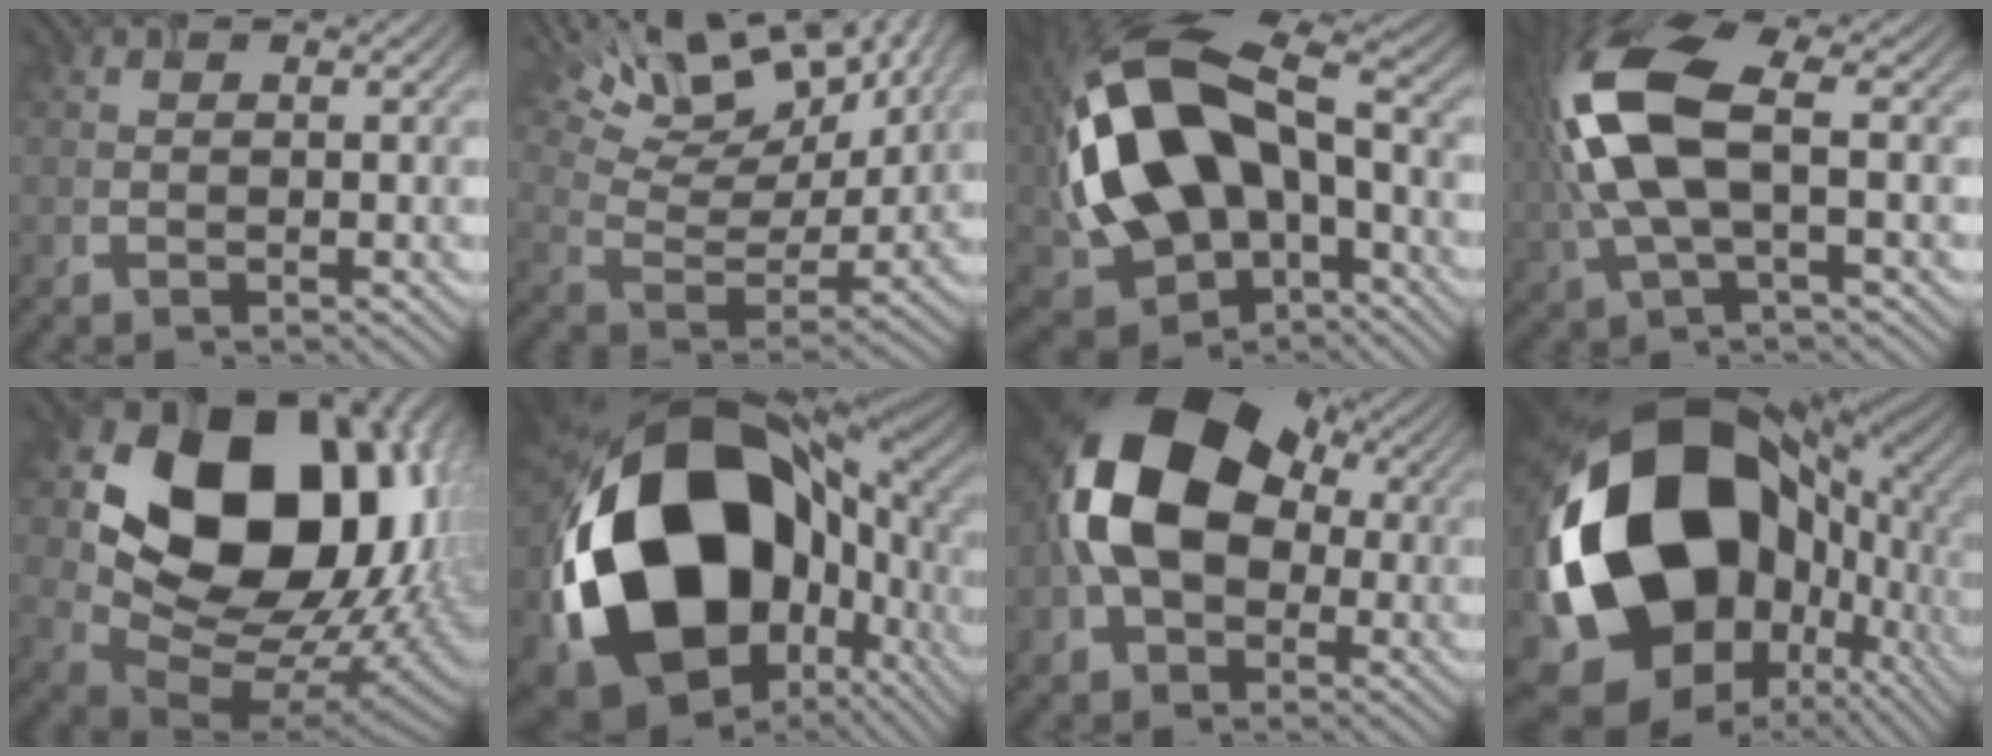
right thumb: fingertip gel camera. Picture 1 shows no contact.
{"total": 15.4, "force": [10.2, 6.7, 9.4], "torque": [-0.187, 0.011, 0.153]}
{"total": 19.2, "force": [-0.5, 12.5, 14.5], "torque": [-0.327, -0.018, 0.006]}
{"total": 12.6, "force": [0.7, 5.8, 11.2], "torque": [-0.291, 0.010, 0.013]}
{"total": 21.0, "force": [5.6, 15.5, 13.0], "torque": [-0.240, -0.024, 0.138]}
{"total": 22.2, "force": [-2.8, 16.3, 14.8], "torque": [-0.344, -0.058, -0.015]}
{"total": 16.9, "force": [0.6, 11.9, 12.0], "torque": [-0.218, -0.004, 0.004]}
{"total": 22.1, "force": [-0.7, 16.9, 14.3], "torque": [-0.332, -0.051, 0.025]}